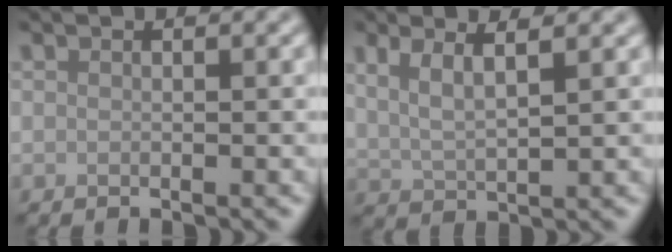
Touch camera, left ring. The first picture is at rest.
{"total": 3.6, "force": [1.8, 1.1, 2.9], "torque": [-0.057, 0.004, 0.032]}